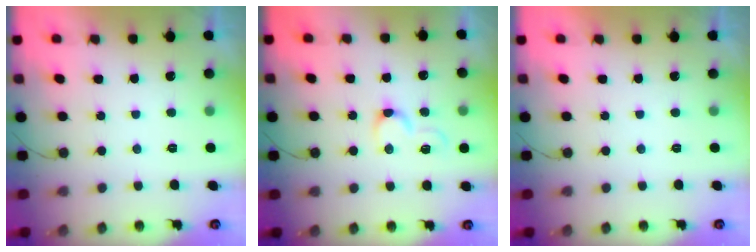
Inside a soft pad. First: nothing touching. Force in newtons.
{"total": 4.9, "press": 4.9, "slide": 0.8}
{"total": 1.8, "press": 1.8, "slide": 0.0}